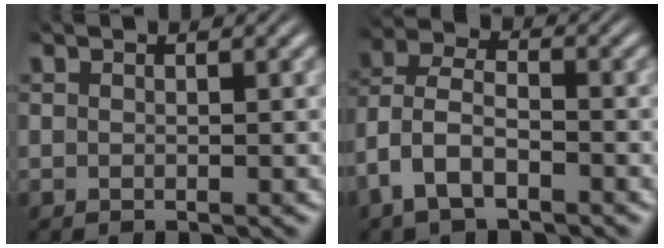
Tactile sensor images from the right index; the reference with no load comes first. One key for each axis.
{"total": 5.1, "fx": -0.8, "fy": 4.0, "fz": 3.1, "tx": -0.088, "ty": -0.021, "tz": -0.011}